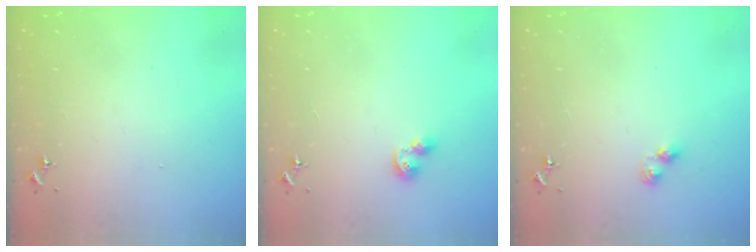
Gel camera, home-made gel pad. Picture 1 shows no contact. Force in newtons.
{"total": 6.8, "press": 6.8, "slide": 0.5}
{"total": 3.5, "press": 3.5, "slide": 0.4}